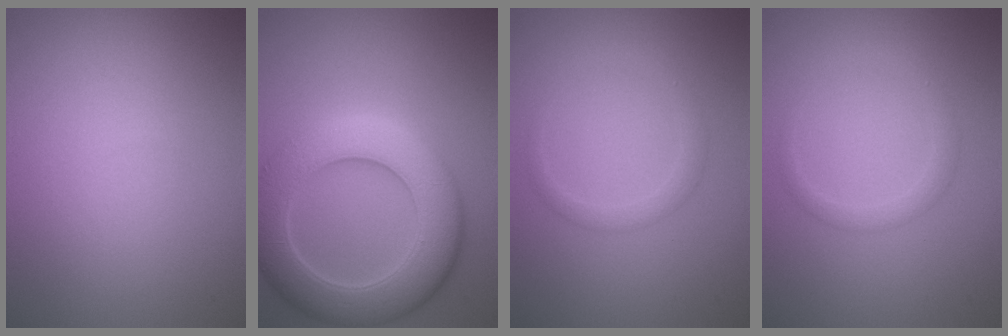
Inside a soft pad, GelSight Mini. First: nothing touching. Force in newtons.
{"total": 8.9, "press": 8.8, "slide": 0.4}
{"total": 1.5, "press": 1.5, "slide": 0.1}
{"total": 1.5, "press": 1.5, "slide": 0.1}